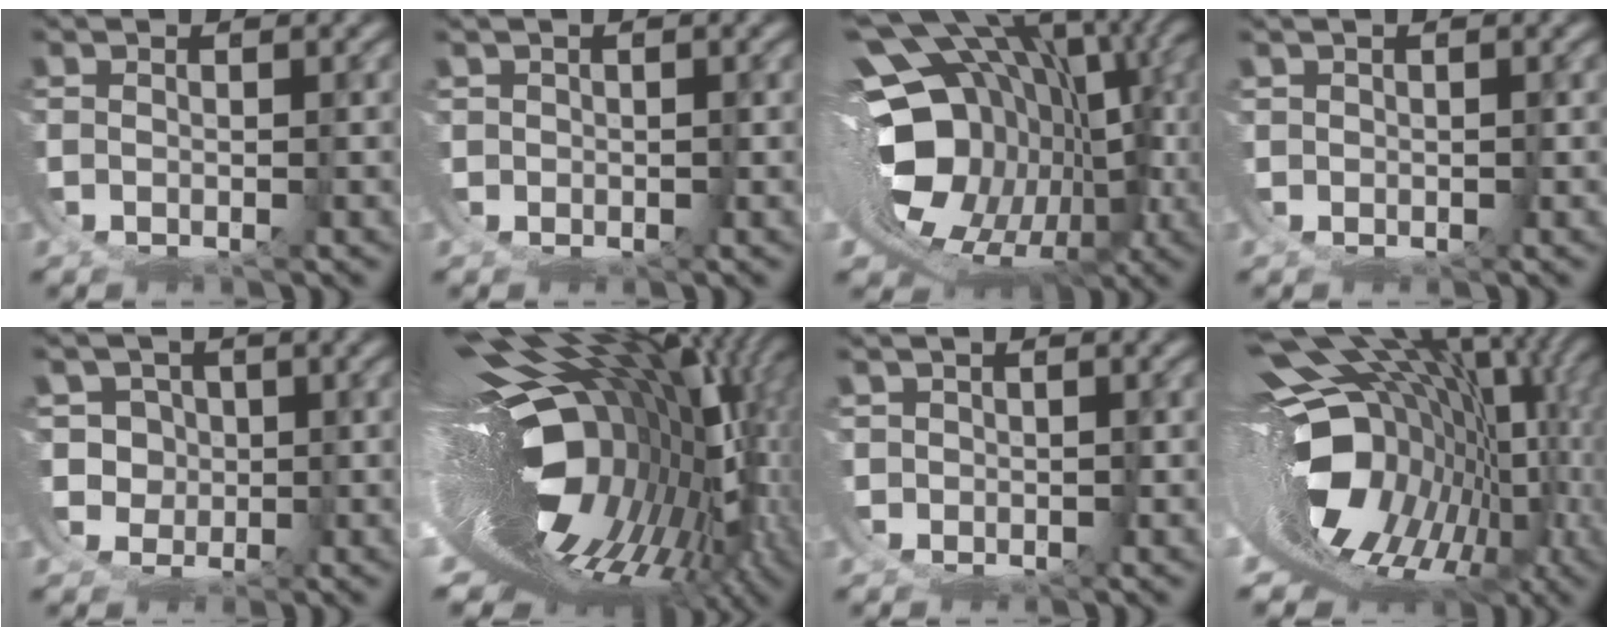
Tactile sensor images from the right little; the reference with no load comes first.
{"total": 3.1, "force": [-0.2, 2.9, 1.0], "torque": [-0.037, -0.014, -0.003]}
{"total": 21.0, "force": [-1.9, 13.9, 15.6], "torque": [-0.258, -0.049, -0.008]}
{"total": 1.6, "force": [0.1, 1.5, 0.6], "torque": [-0.027, -0.008, 0.004]}
{"total": 10.8, "force": [-0.6, 10.0, 3.9], "torque": [-0.127, -0.054, -0.005]}
{"total": 27.7, "force": [-3.7, 14.3, 23.5], "torque": [-0.312, -0.038, -0.036]}
{"total": 4.8, "force": [-0.6, 4.5, 1.7], "torque": [-0.055, -0.022, -0.009]}
{"total": 23.1, "force": [-2.6, 15.4, 17.0], "torque": [-0.253, -0.050, -0.026]}